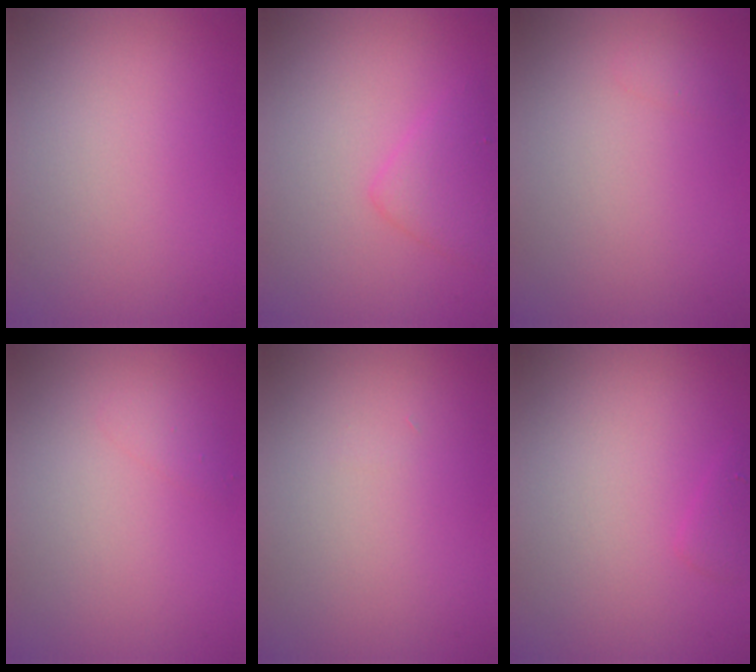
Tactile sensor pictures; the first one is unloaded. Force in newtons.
{"total": 2.5, "press": 2.5, "slide": 0.1}
{"total": 0.6, "press": 0.6, "slide": 0.0}
{"total": 0.8, "press": 0.8, "slide": 0.0}
{"total": 0.0}
{"total": 1.0, "press": 1.0, "slide": 0.1}